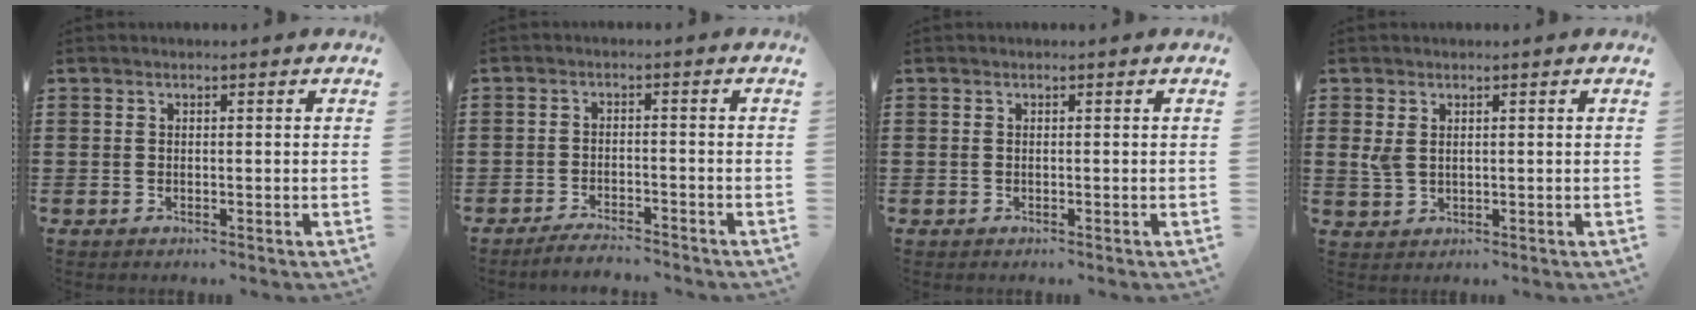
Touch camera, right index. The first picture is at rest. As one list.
[{"total": 3.0, "force": [-2.9, -0.1, 0.5], "torque": [-0.011, 0.001, -0.058]}, {"total": 0.0}, {"total": 2.4, "force": [0.9, 1.5, 1.7], "torque": [-0.044, 0.003, 0.013]}]